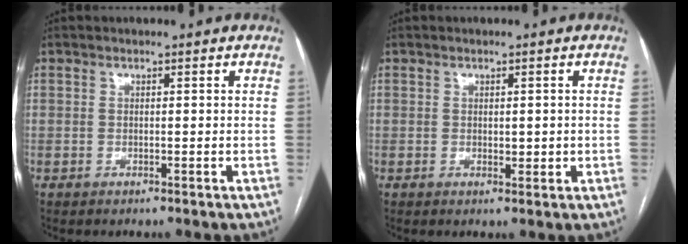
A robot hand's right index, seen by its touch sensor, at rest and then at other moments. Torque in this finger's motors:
{"motor_torque": [-0.12, 0.07, 0.02, 0.00]}